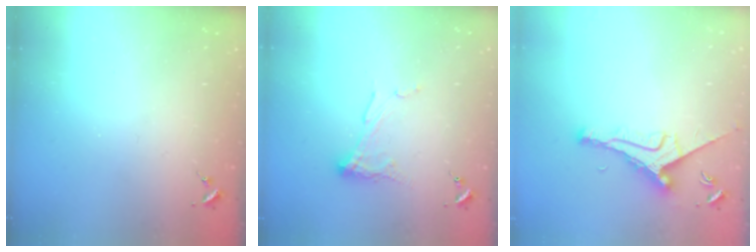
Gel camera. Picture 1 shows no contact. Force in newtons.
{"total": 8.2, "press": 8.1, "slide": 0.4}
{"total": 9.6, "press": 9.6, "slide": 0.7}